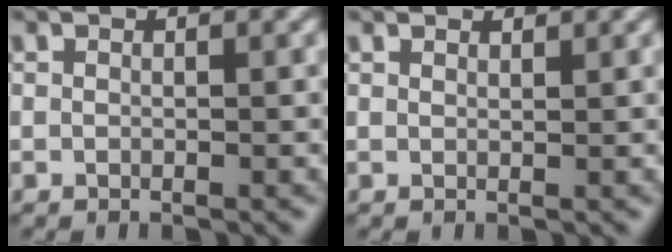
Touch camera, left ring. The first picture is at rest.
{"total": 0.9, "force": [0.9, 0.2, 0.1], "torque": [-0.006, -0.004, 0.012]}